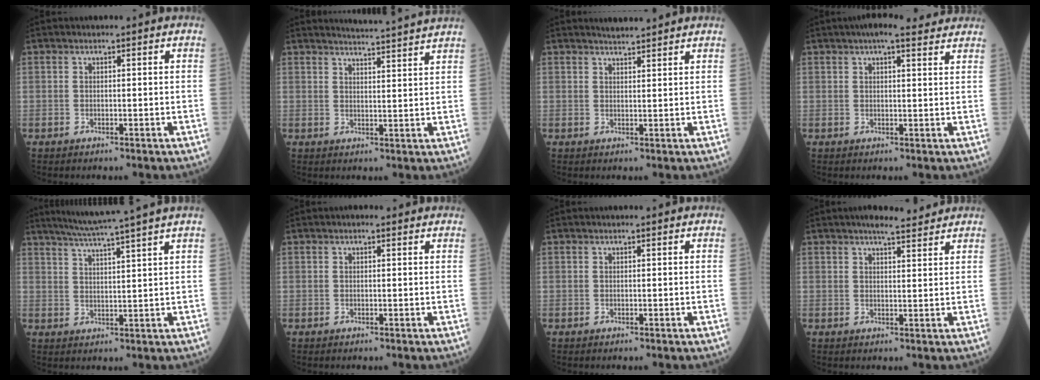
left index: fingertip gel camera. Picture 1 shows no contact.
{"total": 9.3, "force": [9.0, -1.4, 2.1], "torque": [-0.036, -0.007, 0.108]}
{"total": 3.1, "force": [3.0, 0.1, 0.8], "torque": [-0.016, 0.014, 0.048]}
{"total": 7.3, "force": [5.9, 1.6, 3.9], "torque": [-0.056, 0.032, 0.077]}
{"total": 11.4, "force": [9.6, -2.1, 5.7], "torque": [-0.098, 0.004, 0.139]}
{"total": 1.4, "force": [1.1, 0.4, 0.7], "torque": [-0.013, 0.013, 0.013]}
{"total": 0.5, "force": [0.5, 0.0, 0.2], "torque": [-0.005, 0.005, 0.008]}
{"total": 5.3, "force": [4.6, 0.8, 2.3], "torque": [-0.039, 0.015, 0.067]}